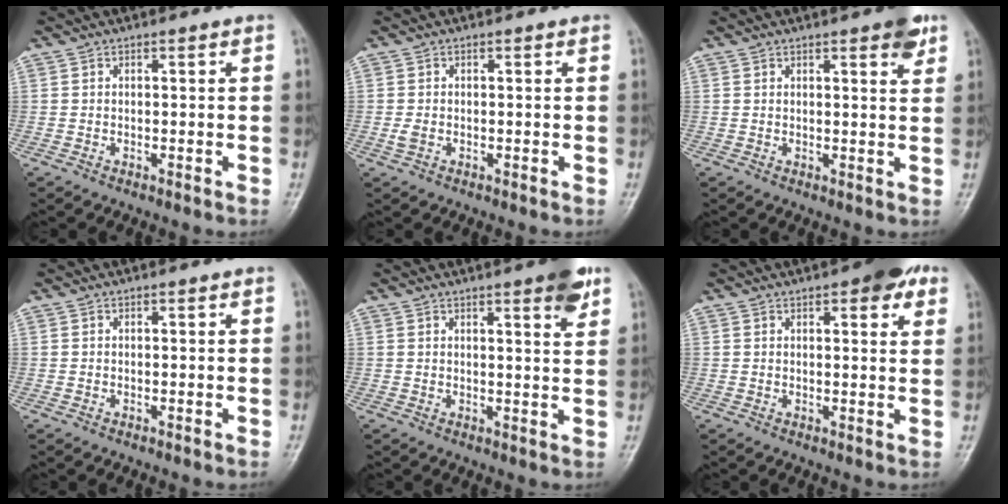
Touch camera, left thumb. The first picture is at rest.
{"total": 1.6, "force": [-0.1, 1.1, 1.2], "torque": [-0.027, 0.001, -0.001]}
{"total": 4.3, "force": [2.6, 1.1, 3.3], "torque": [-0.034, -0.011, 0.029]}
{"total": 0.0}
{"total": 5.9, "force": [3.6, 1.0, 4.6], "torque": [-0.052, -0.017, 0.044]}
{"total": 7.8, "force": [4.2, 2.9, 6.0], "torque": [-0.057, -0.011, 0.046]}